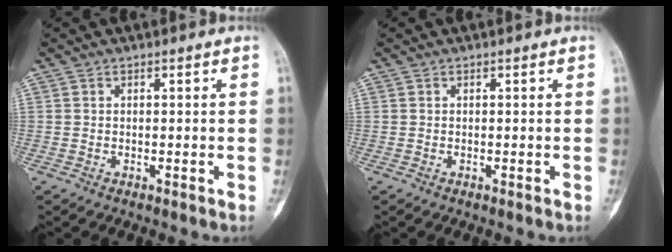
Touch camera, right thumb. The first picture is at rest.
{"total": 0.0}